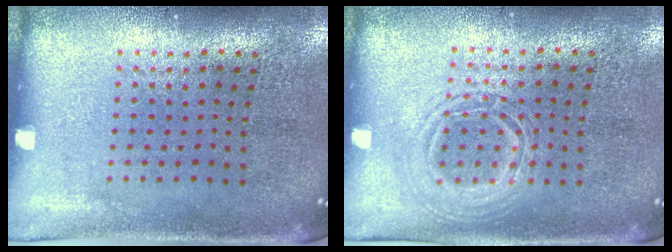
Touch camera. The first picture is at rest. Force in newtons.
{"total": 1.1, "press": 1.0, "slide": 0.1}